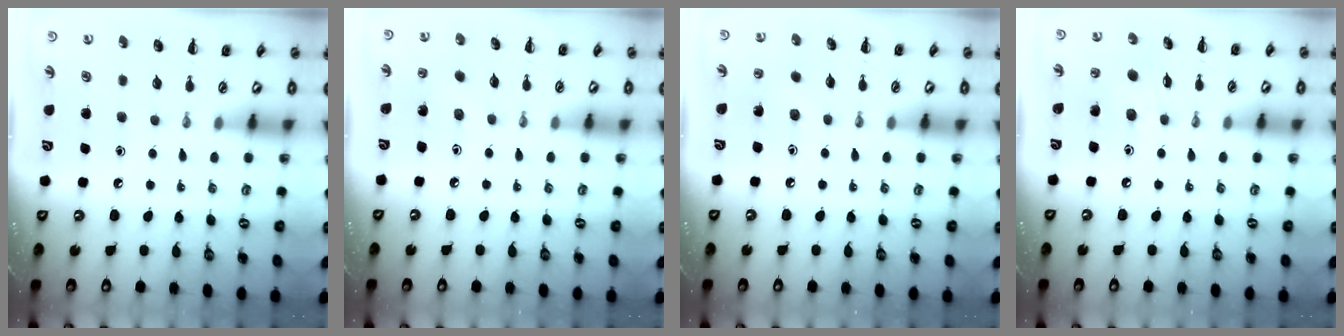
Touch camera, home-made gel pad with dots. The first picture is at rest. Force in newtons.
{"total": 2.0, "press": 1.9, "slide": 0.7}
{"total": 2.6, "press": 2.5, "slide": 0.7}
{"total": 5.8, "press": 5.7, "slide": 0.8}